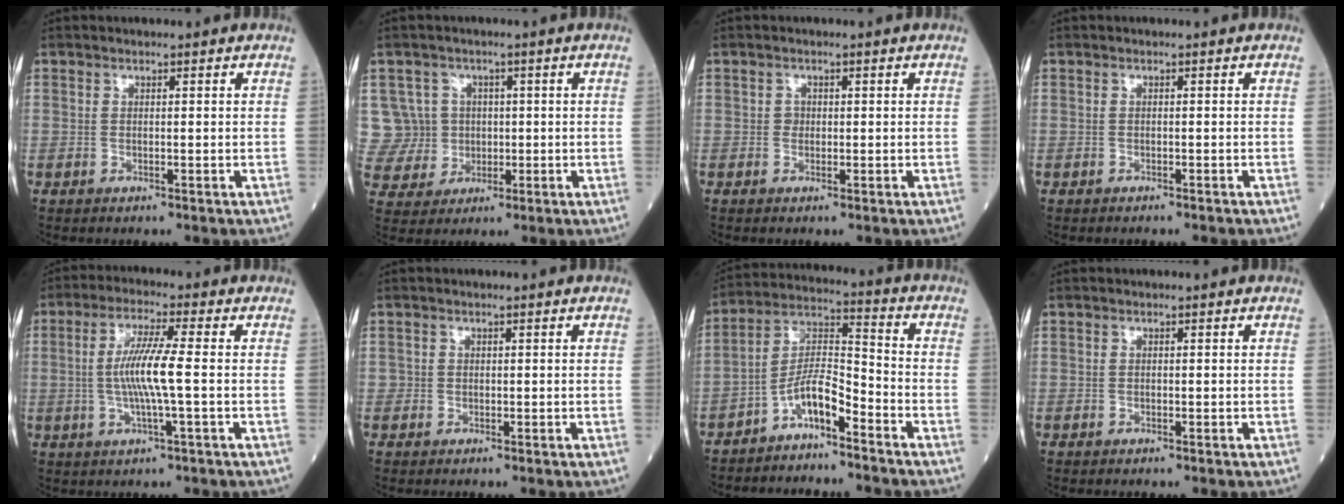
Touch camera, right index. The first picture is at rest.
{"total": 8.0, "force": [1.5, 7.9, 0.3], "torque": [-0.012, 0.033, 0.038]}
{"total": 0.9, "force": [0.0, 0.8, 0.3], "torque": [-0.002, 0.003, 0.000]}
{"total": 1.0, "force": [-0.9, 0.2, 0.4], "torque": [-0.009, -0.002, -0.011]}
{"total": 7.6, "force": [-0.3, -0.2, 7.6], "torque": [-0.149, 0.001, -0.010]}
{"total": 0.6, "force": [0.0, 0.6, 0.0], "torque": [0.006, 0.005, -0.004]}
{"total": 7.2, "force": [-5.0, 1.6, 5.0], "torque": [-0.100, 0.017, -0.094]}
{"total": 0.0}